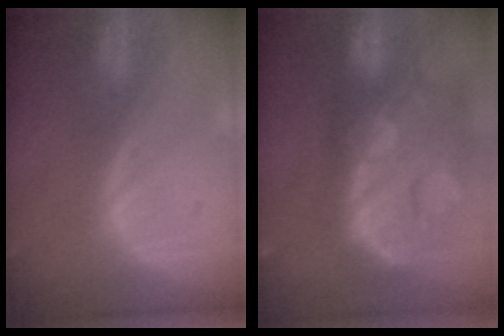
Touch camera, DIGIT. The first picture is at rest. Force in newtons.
{"total": 14.5, "press": 11.7, "slide": 8.4}